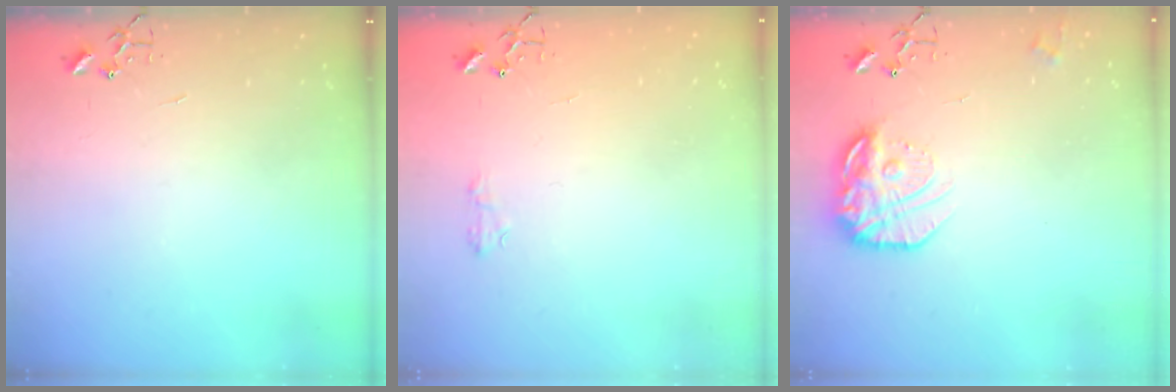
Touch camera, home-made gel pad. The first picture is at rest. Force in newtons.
{"total": 5.2, "press": 5.2, "slide": 0.7}
{"total": 17.1, "press": 17.0, "slide": 1.2}